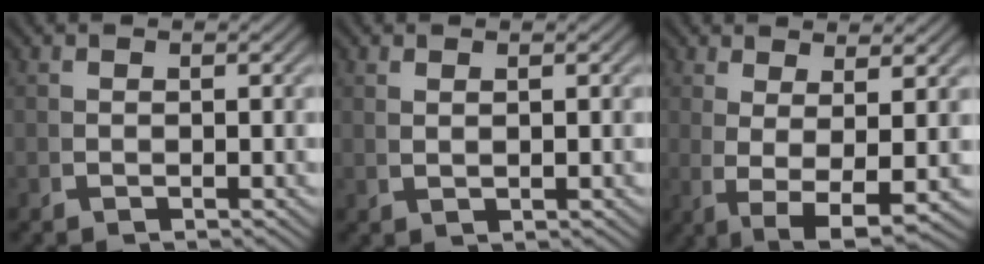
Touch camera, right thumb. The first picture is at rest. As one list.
[{"total": 1.1, "force": [0.9, -0.3, 0.5], "torque": [-0.009, 0.005, 0.023]}, {"total": 6.4, "force": [-0.7, 2.4, 5.9], "torque": [-0.121, -0.025, 0.009]}]